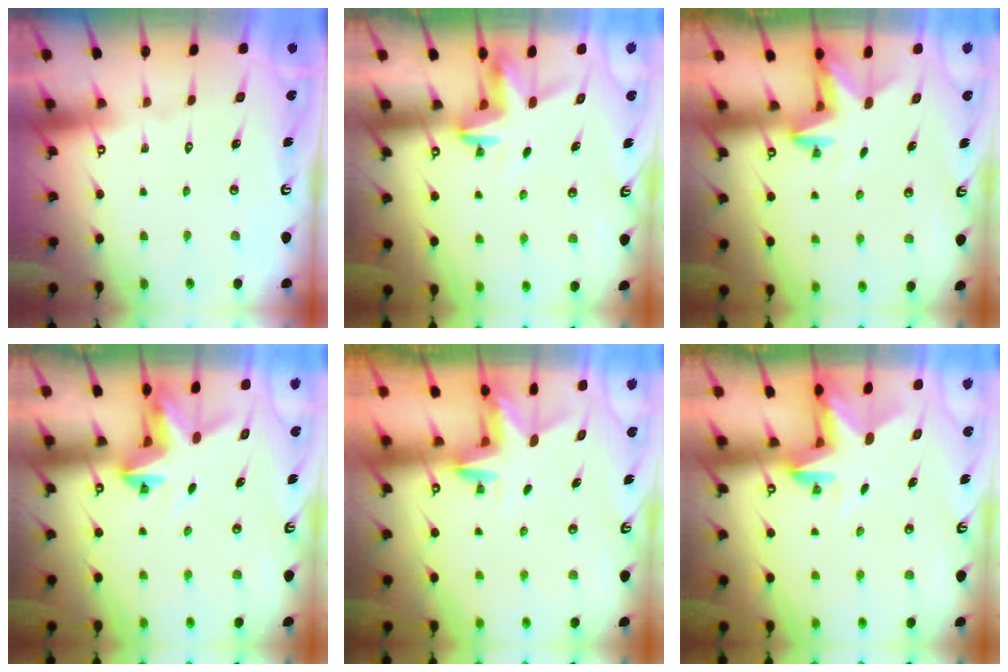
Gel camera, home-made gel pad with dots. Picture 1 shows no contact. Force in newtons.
{"total": 3.5, "press": 3.5, "slide": 0.2}
{"total": 2.9, "press": 2.9, "slide": 0.7}
{"total": 3.3, "press": 3.3, "slide": 0.2}
{"total": 3.0, "press": 3.0, "slide": 0.2}
{"total": 3.2, "press": 3.1, "slide": 0.5}